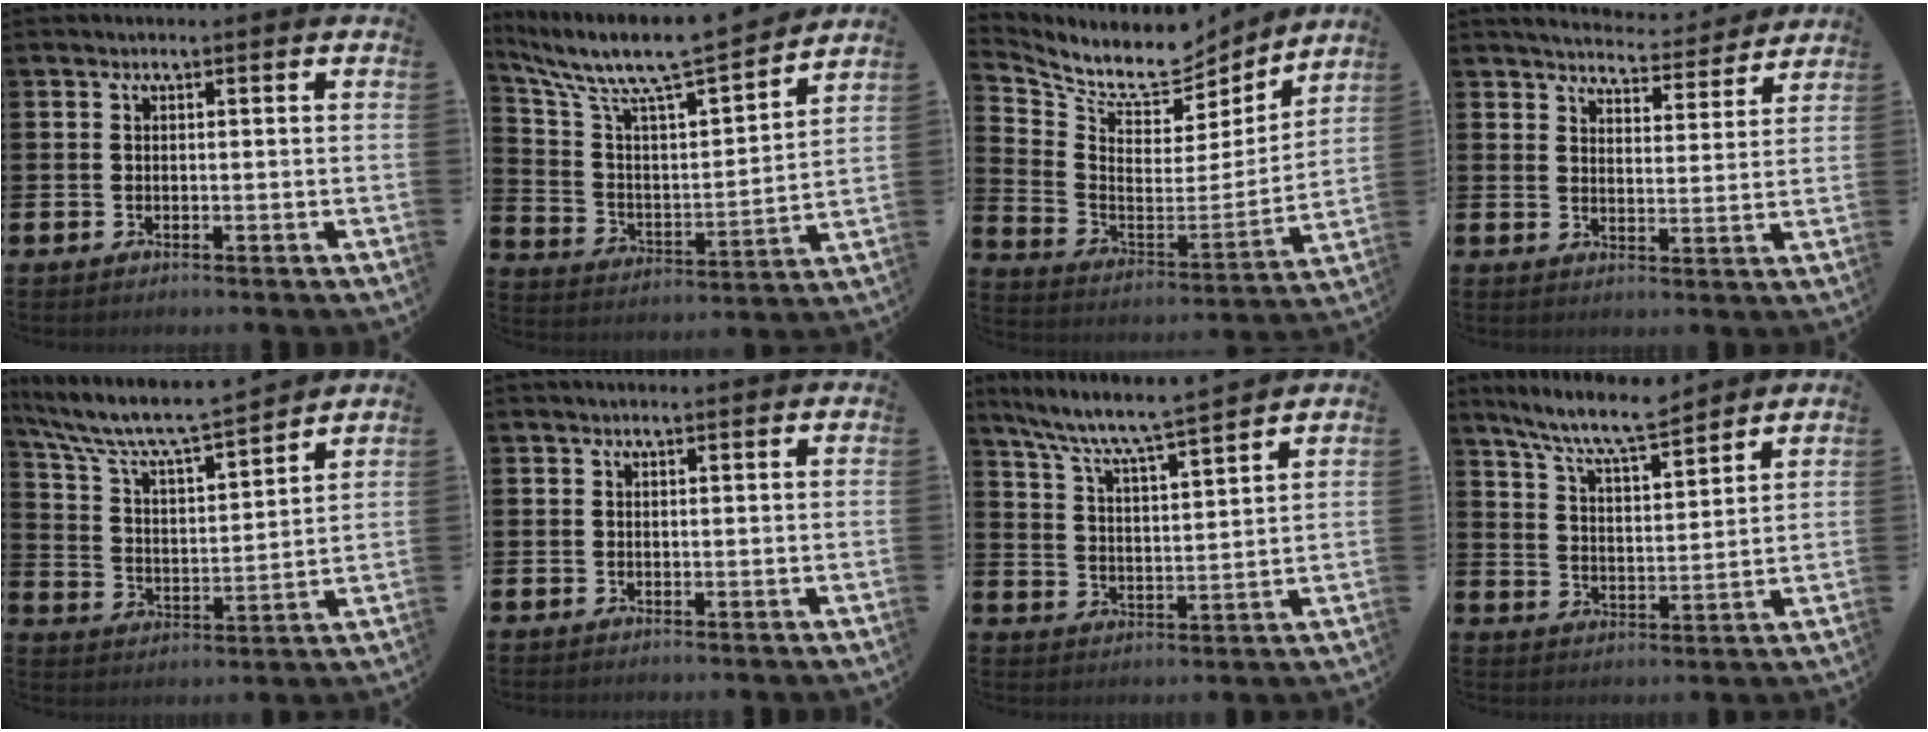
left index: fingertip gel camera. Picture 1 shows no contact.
{"total": 9.3, "force": [8.2, 1.4, 4.0], "torque": [-0.117, -0.061, 0.136]}
{"total": 9.1, "force": [8.2, 3.2, 2.5], "torque": [-0.074, -0.071, 0.136]}
{"total": 4.9, "force": [4.9, 0.7, 0.4], "torque": [-0.023, -0.037, 0.083]}
{"total": 8.0, "force": [7.4, 1.1, 2.8], "torque": [-0.092, -0.051, 0.123]}
{"total": 0.9, "force": [0.8, 0.1, 0.3], "torque": [0.005, -0.003, 0.012]}
{"total": 7.5, "force": [7.0, 0.0, 2.7], "torque": [-0.084, -0.053, 0.118]}
{"total": 8.6, "force": [7.9, 0.7, 3.2], "torque": [-0.090, -0.043, 0.142]}